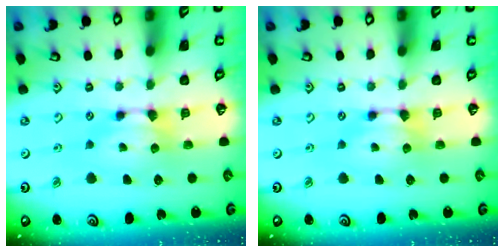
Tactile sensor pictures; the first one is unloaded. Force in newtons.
{"total": 0.0}